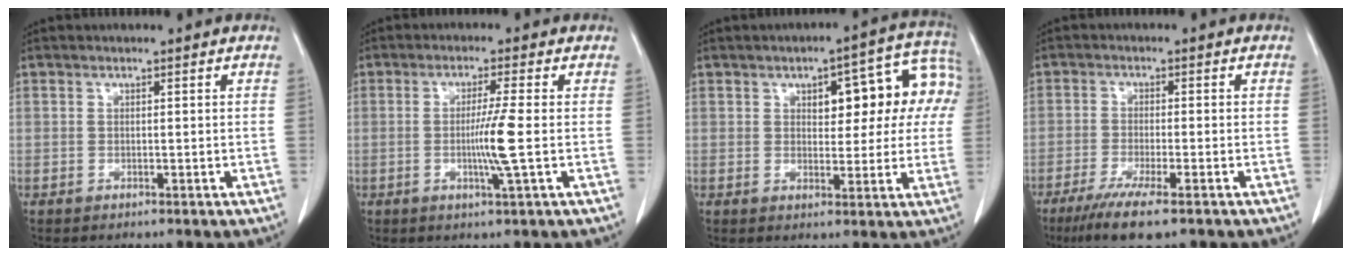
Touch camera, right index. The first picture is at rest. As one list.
[{"total": 5.5, "force": [-0.7, -1.2, 5.3], "torque": [-0.094, -0.011, -0.014]}, {"total": 11.5, "force": [3.0, 4.9, 9.9], "torque": [-0.108, 0.043, 0.037]}, {"total": 8.1, "force": [-5.4, 0.6, 5.9], "torque": [-0.102, -0.021, -0.086]}]